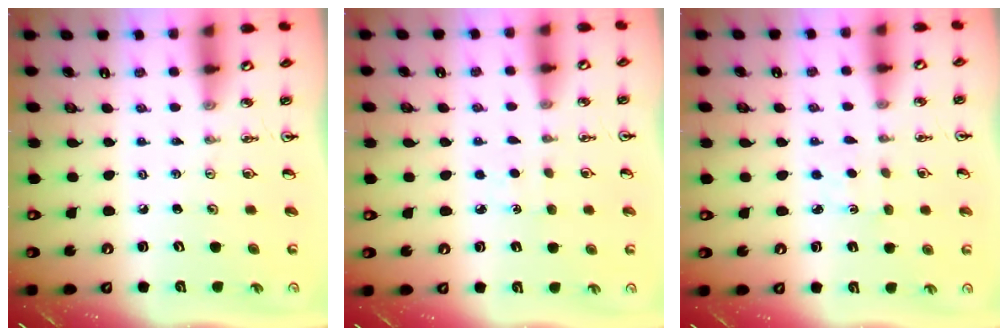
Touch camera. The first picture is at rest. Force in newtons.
{"total": 2.9, "press": 2.9, "slide": 0.4}
{"total": 1.3, "press": 1.3, "slide": 0.3}